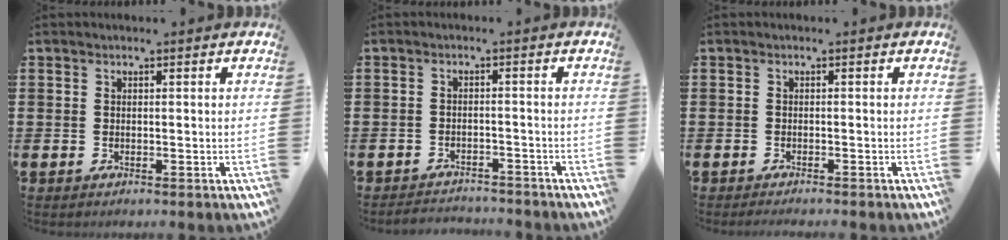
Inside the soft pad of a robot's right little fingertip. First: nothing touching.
{"total": 2.1, "force": [-2.1, 0.0, -0.3], "torque": [-0.003, 0.004, -0.047]}
{"total": 0.6, "force": [-0.6, -0.1, 0.2], "torque": [-0.003, -0.003, -0.012]}